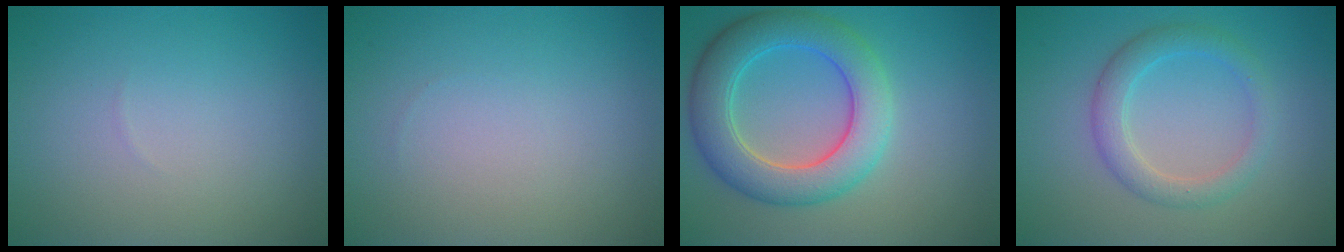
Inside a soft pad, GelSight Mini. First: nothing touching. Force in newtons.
{"total": 0.0}
{"total": 6.8, "press": 6.8, "slide": 0.3}
{"total": 3.0, "press": 3.0, "slide": 0.2}